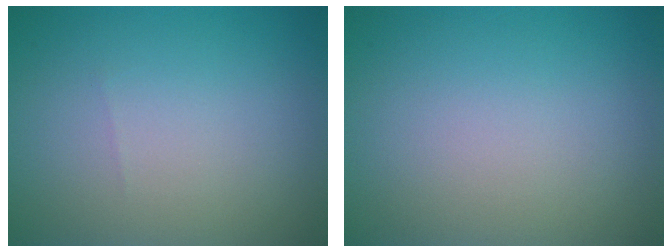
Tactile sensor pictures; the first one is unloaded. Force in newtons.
{"total": 0.0}